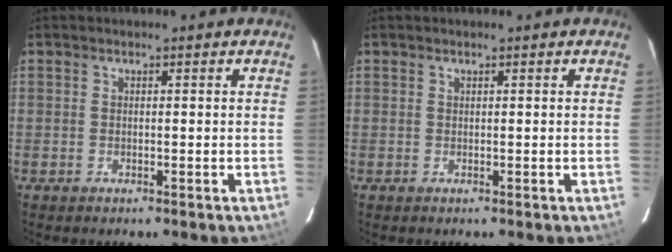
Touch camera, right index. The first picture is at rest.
{"total": 0.0}